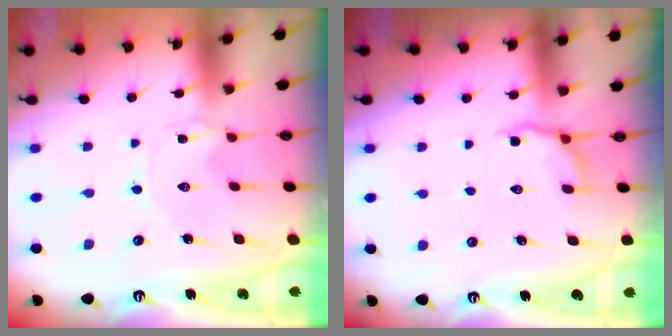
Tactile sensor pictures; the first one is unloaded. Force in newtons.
{"total": 4.6, "press": 4.2, "slide": 1.8}